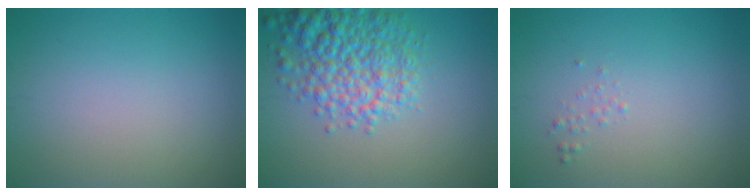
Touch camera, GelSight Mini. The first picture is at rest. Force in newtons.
{"total": 6.4, "press": 6.4, "slide": 0.3}
{"total": 0.6, "press": 0.6, "slide": 0.1}